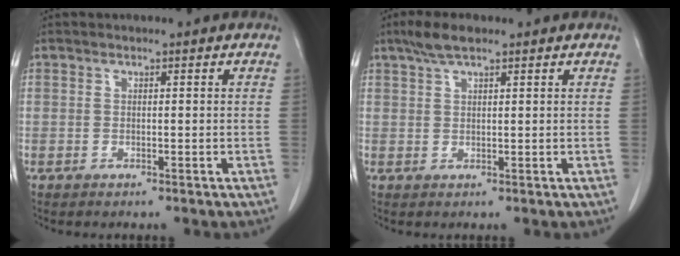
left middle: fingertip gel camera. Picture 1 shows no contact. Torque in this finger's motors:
{"motor_torque": [0.88, -0.78, -0.02, 0.05]}